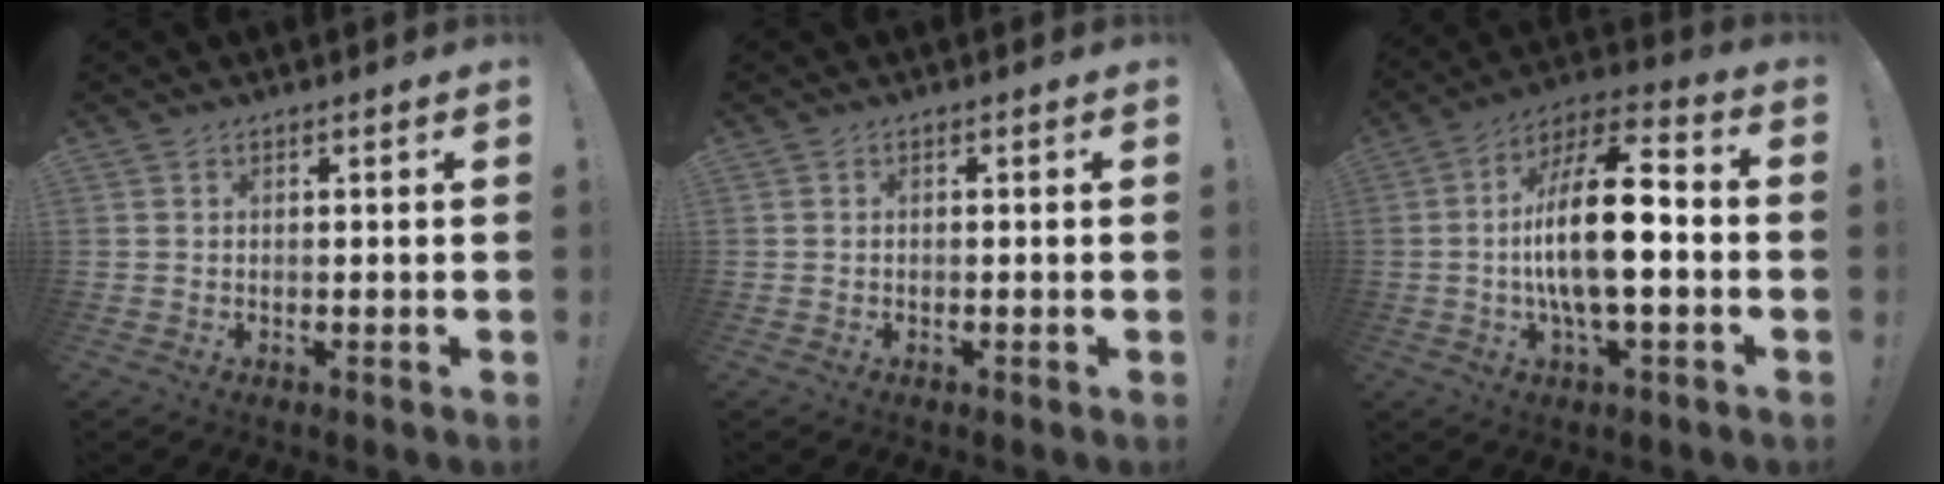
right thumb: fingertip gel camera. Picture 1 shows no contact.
{"total": 0.0}
{"total": 18.3, "force": [-1.7, 6.4, 17.1], "torque": [-0.312, 0.007, -0.034]}